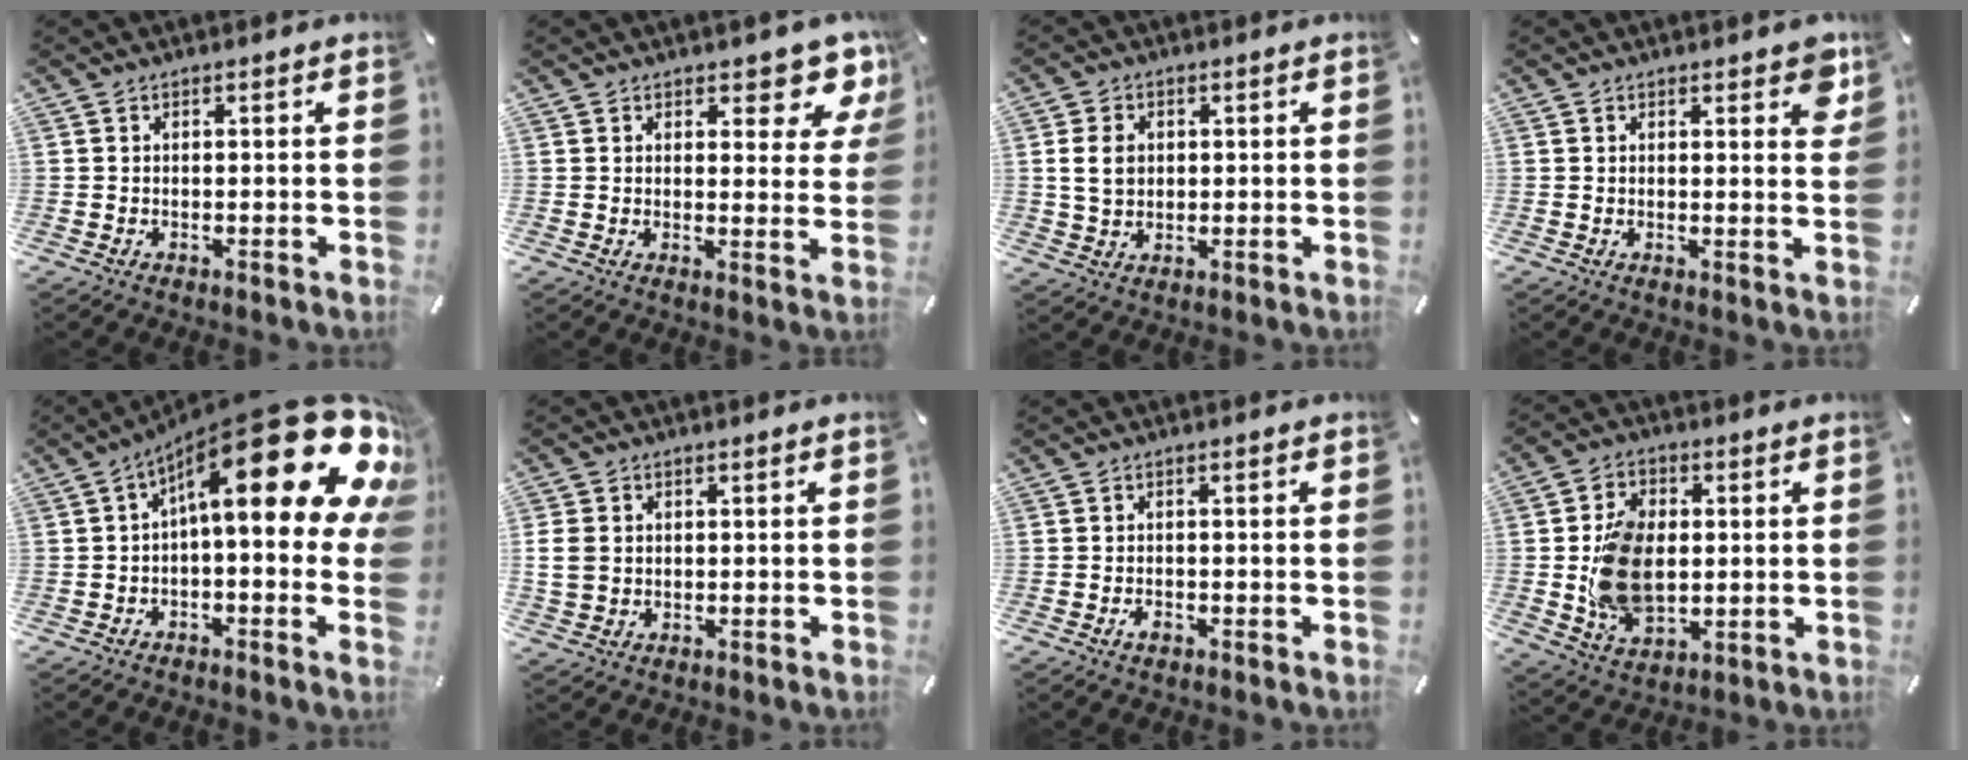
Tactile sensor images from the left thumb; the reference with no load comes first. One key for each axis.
{"total": 7.6, "fx": 5.7, "fy": 3.6, "fz": 3.5, "tx": -0.021, "ty": -0.046, "tz": 0.094}
{"total": 6.0, "fx": 0.8, "fy": 5.0, "fz": 3.3, "tx": -0.075, "ty": 0.002, "tz": 0.011}
{"total": 4.5, "fx": 2.9, "fy": 1.9, "fz": 2.8, "tx": -0.022, "ty": -0.015, "tz": 0.045}
{"total": 26.3, "fx": 10.2, "fy": 8.8, "fz": 22.6, "tx": -0.337, "ty": -0.088, "tz": 0.174}
{"total": 4.8, "fx": 0.2, "fy": 4.1, "fz": 2.5, "tx": -0.062, "ty": 0.004, "tz": 0.004}
{"total": 1.7, "fx": -1.0, "fy": 1.0, "fz": 1.0, "tx": -0.020, "ty": 0.005, "tz": -0.018}
{"total": 13.5, "fx": -0.1, "fy": 9.9, "fz": 9.2, "tx": -0.196, "ty": 0.009, "tz": 0.000}